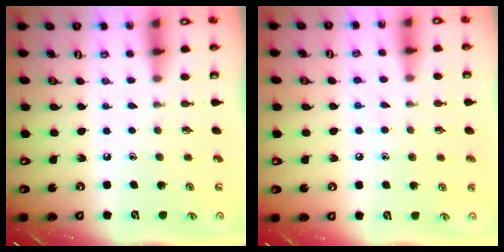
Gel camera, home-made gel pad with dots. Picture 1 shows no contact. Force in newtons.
{"total": 7.3, "press": 7.3, "slide": 0.7}